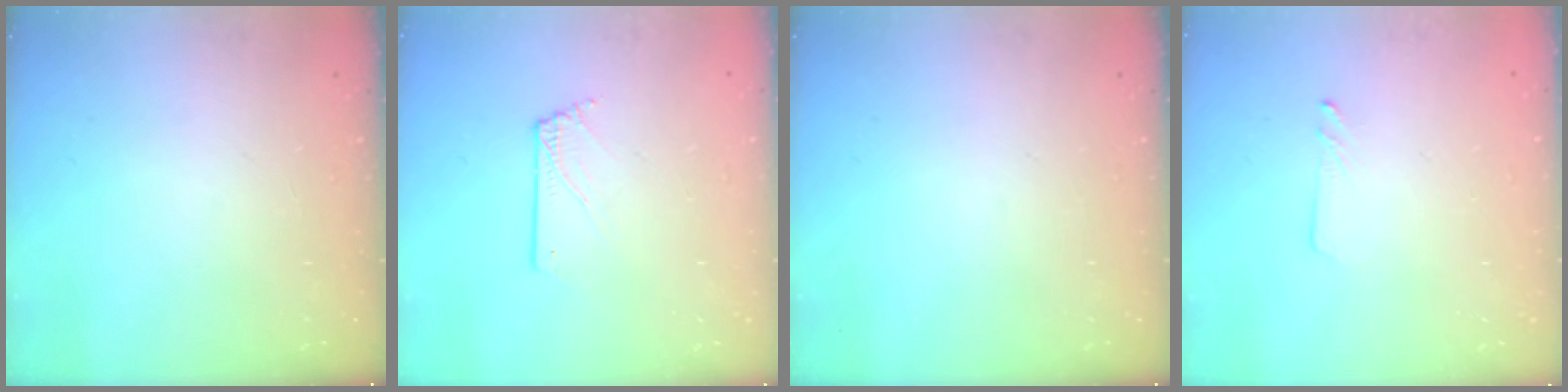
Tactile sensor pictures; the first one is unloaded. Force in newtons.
{"total": 1.3, "press": 1.3, "slide": 0.1}
{"total": 0.0}
{"total": 1.8, "press": 1.7, "slide": 0.0}